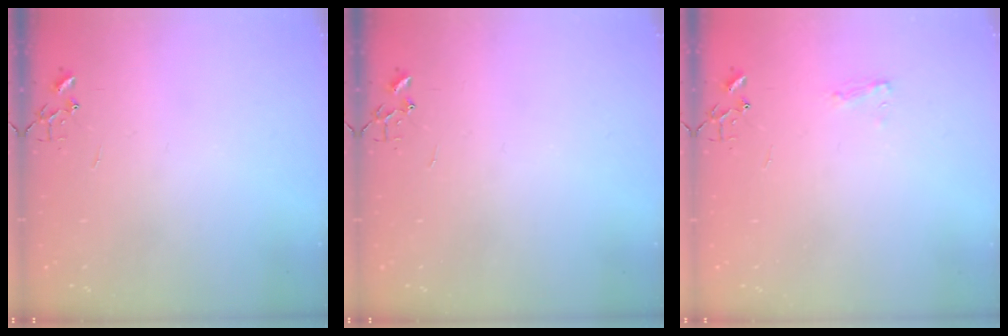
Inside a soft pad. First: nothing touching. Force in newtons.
{"total": 0.0}
{"total": 5.7, "press": 5.7, "slide": 0.7}